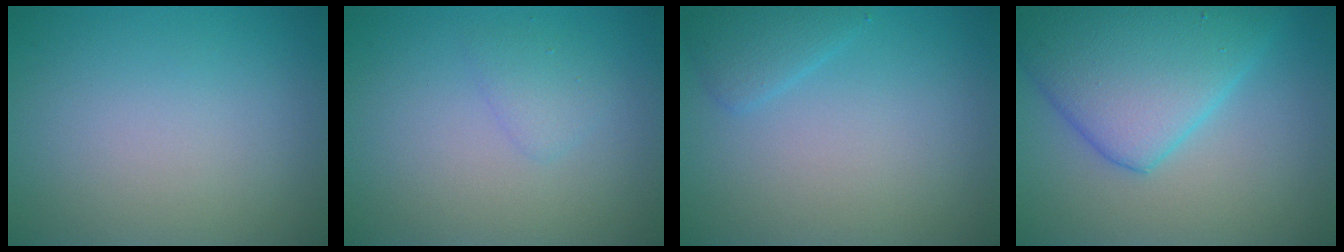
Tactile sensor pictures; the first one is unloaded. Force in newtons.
{"total": 1.3, "press": 1.3, "slide": 0.1}
{"total": 1.7, "press": 1.7, "slide": 0.1}
{"total": 8.2, "press": 8.2, "slide": 0.3}